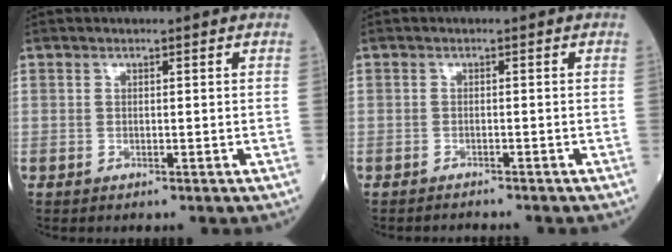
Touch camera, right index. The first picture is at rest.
{"total": 1.7, "force": [-1.7, -0.1, 0.1], "torque": [-0.001, -0.005, -0.023]}